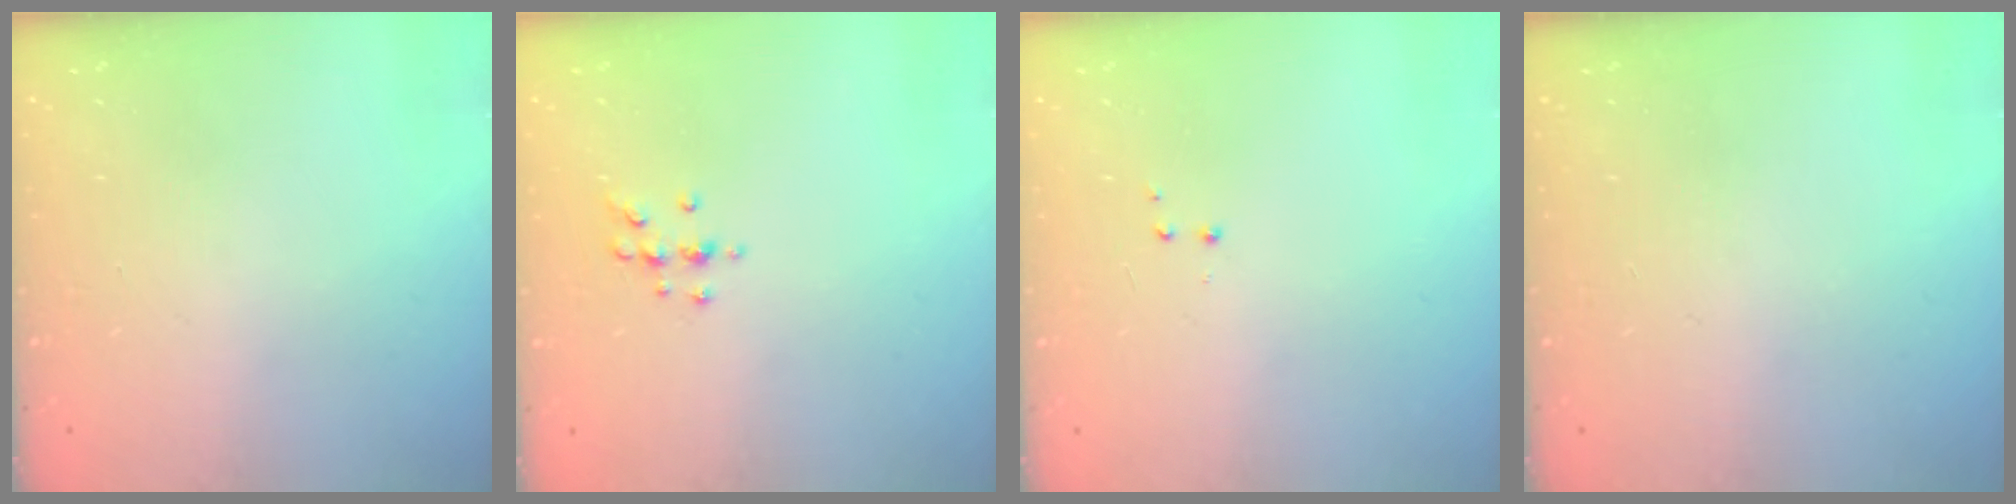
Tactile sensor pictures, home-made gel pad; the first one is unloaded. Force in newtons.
{"total": 4.9, "press": 4.8, "slide": 0.7}
{"total": 2.9, "press": 2.8, "slide": 0.7}
{"total": 0.0}